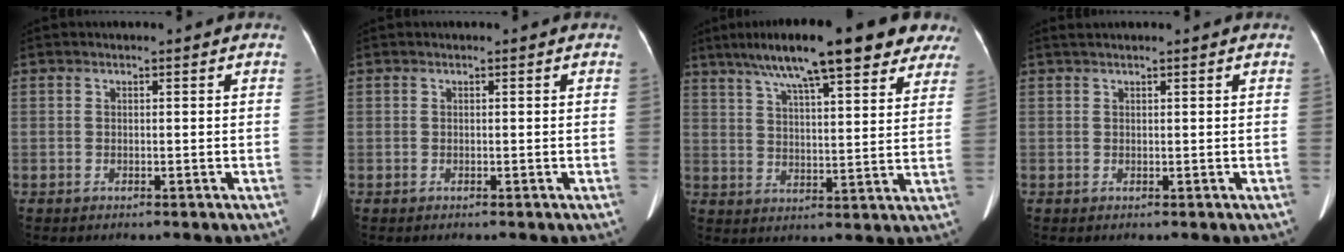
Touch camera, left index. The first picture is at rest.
{"total": 0.0}
{"total": 20.3, "force": [14.8, 4.0, 13.4], "torque": [-0.210, 0.046, 0.198]}
{"total": 1.6, "force": [1.4, 0.1, 0.6], "torque": [-0.011, 0.032, 0.028]}